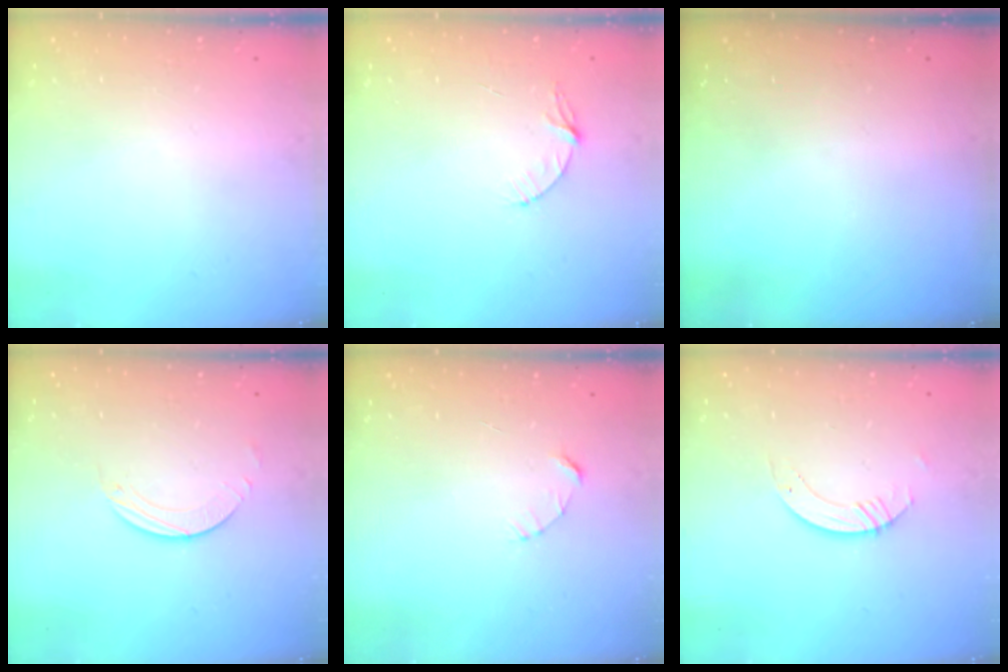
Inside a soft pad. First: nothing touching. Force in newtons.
{"total": 4.0, "press": 4.0, "slide": 0.4}
{"total": 0.0}
{"total": 2.0, "press": 2.0, "slide": 0.2}
{"total": 2.4, "press": 2.4, "slide": 0.2}
{"total": 3.6, "press": 3.6, "slide": 0.3}